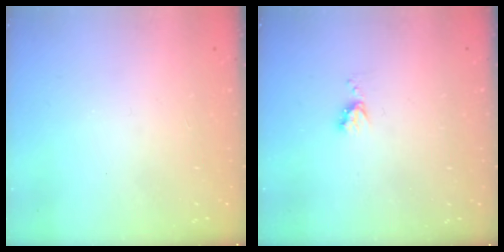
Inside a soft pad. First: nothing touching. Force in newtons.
{"total": 3.8, "press": 3.8, "slide": 0.4}